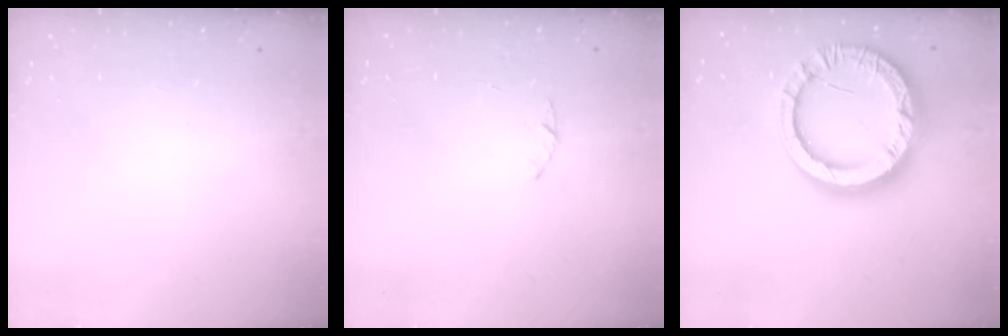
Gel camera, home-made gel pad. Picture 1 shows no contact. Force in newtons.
{"total": 1.0, "press": 0.9, "slide": 0.3}
{"total": 20.3, "press": 20.2, "slide": 2.0}